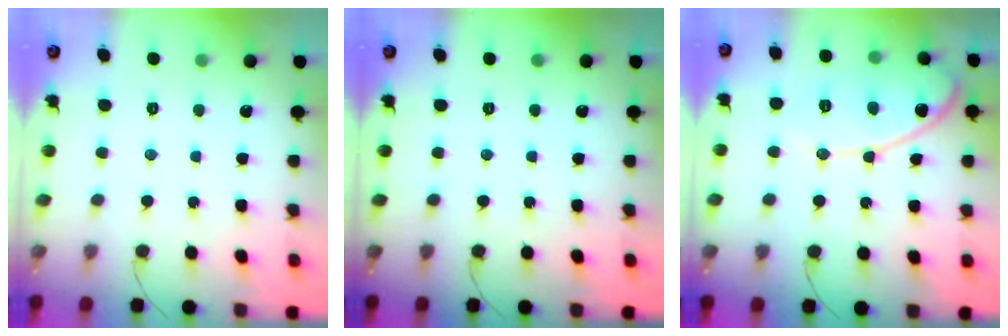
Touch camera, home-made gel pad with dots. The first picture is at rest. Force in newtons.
{"total": 0.0}
{"total": 12.8, "press": 12.8, "slide": 0.9}